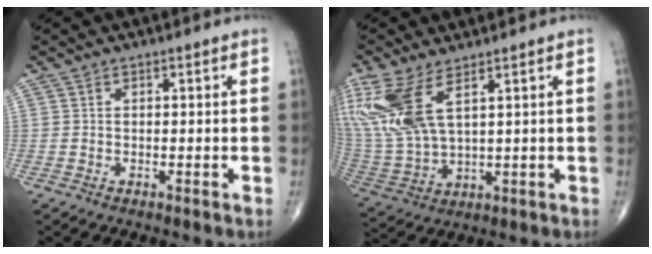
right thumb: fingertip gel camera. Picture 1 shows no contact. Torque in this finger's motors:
{"motor_torque": [-0.15, 0.81, 1.05, 1.00, 0.46]}